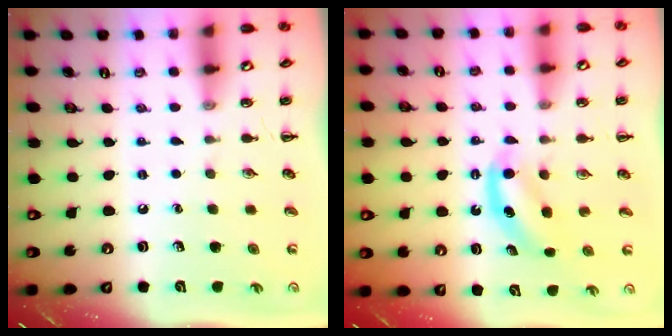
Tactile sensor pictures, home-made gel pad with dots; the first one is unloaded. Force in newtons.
{"total": 5.4, "press": 5.3, "slide": 1.0}